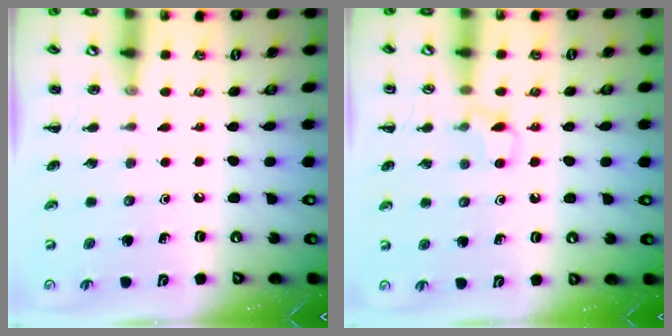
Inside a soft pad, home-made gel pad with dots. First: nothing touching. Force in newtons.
{"total": 6.4, "press": 6.1, "slide": 1.9}